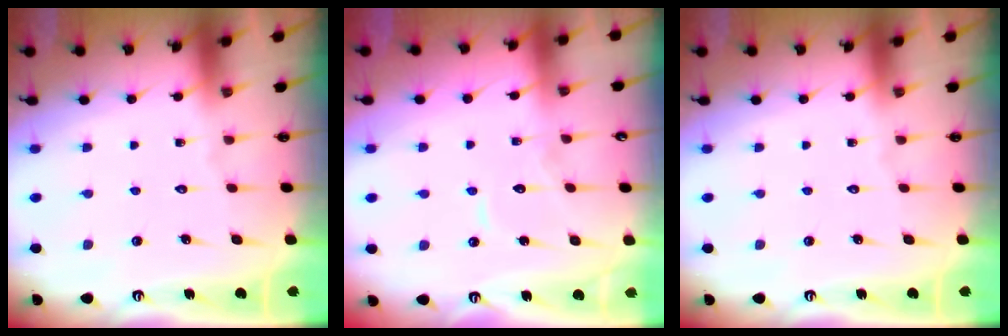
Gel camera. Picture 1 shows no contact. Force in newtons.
{"total": 6.7, "press": 6.7, "slide": 0.6}
{"total": 0.0}